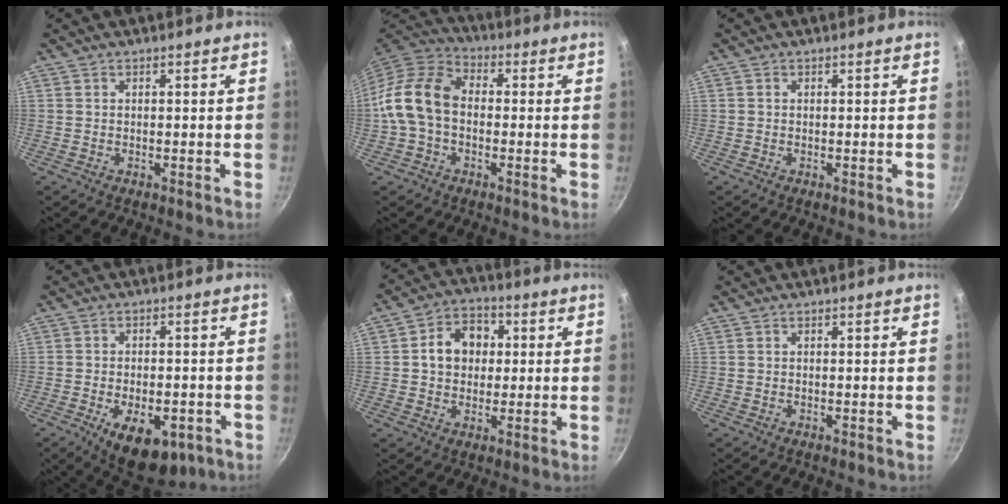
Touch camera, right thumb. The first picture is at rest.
{"total": 13.2, "force": [-0.8, 9.3, 9.3], "torque": [-0.157, 0.036, -0.035]}
{"total": 0.0}
{"total": 12.4, "force": [-5.2, 6.6, 9.1], "torque": [-0.105, 0.012, -0.061]}
{"total": 9.1, "force": [1.2, 7.3, 5.2], "torque": [-0.051, 0.015, 0.007]}
{"total": 0.0}